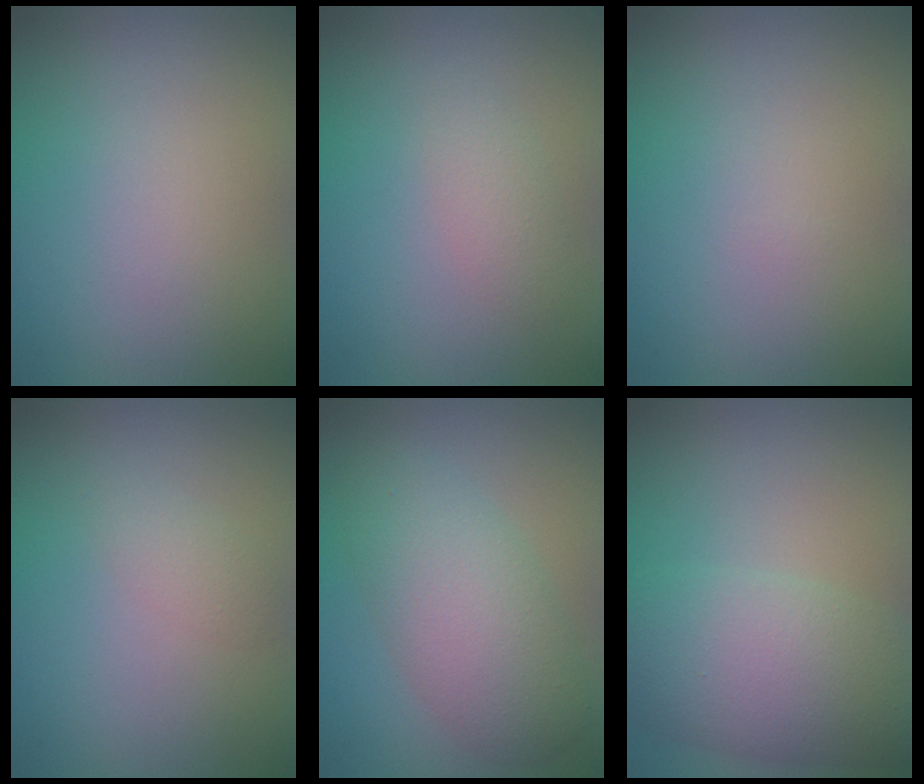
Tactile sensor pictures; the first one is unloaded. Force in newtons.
{"total": 1.3, "press": 1.3, "slide": 0.0}
{"total": 0.0}
{"total": 1.1, "press": 1.1, "slide": 0.1}
{"total": 5.4, "press": 5.4, "slide": 0.1}
{"total": 6.8, "press": 6.8, "slide": 0.3}